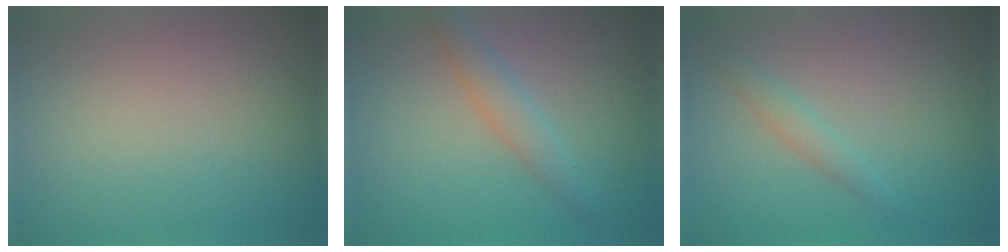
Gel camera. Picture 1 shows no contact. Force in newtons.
{"total": 2.9, "press": 2.9, "slide": 0.1}
{"total": 1.4, "press": 1.4, "slide": 0.1}